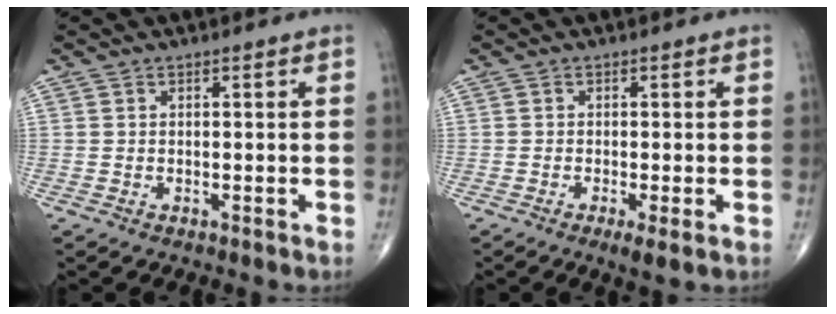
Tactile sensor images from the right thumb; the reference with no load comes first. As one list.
[{"total": 2.8, "force": [-1.1, 0.4, 2.5], "torque": [-0.051, -0.010, -0.022]}]